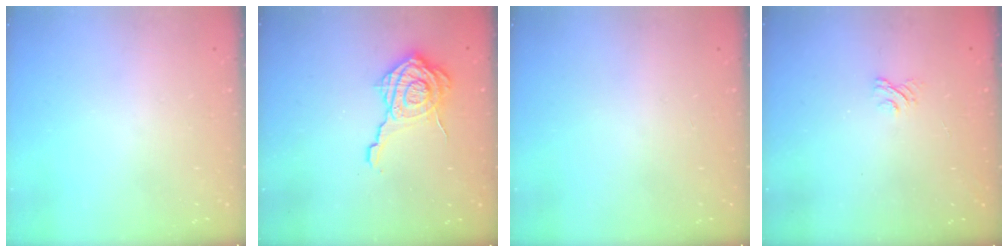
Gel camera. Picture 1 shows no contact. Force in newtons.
{"total": 13.8, "press": 13.8, "slide": 0.8}
{"total": 0.0}
{"total": 2.9, "press": 2.6, "slide": 1.2}